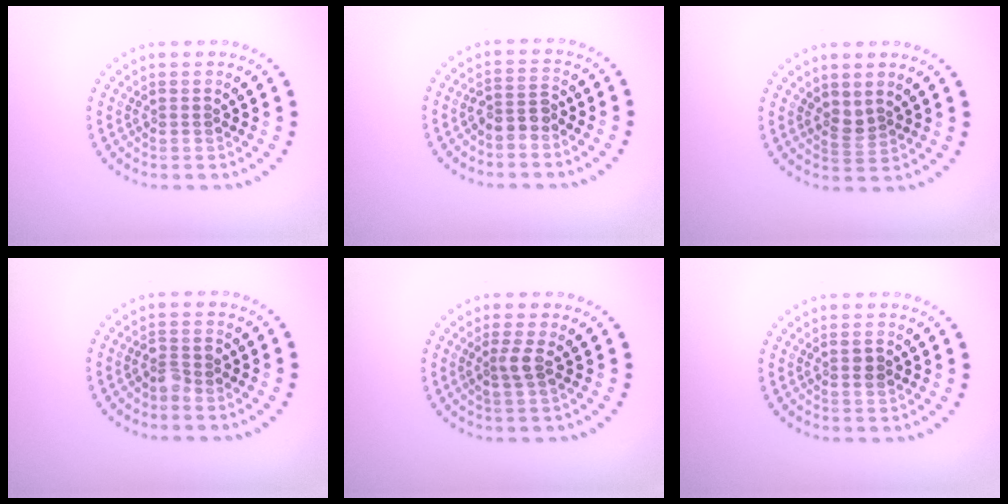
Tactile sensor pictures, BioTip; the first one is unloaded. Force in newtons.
{"total": 2.0, "press": 1.7, "slide": 1.0}
{"total": 1.3, "press": 1.1, "slide": 0.8}
{"total": 1.6, "press": 1.4, "slide": 0.8}
{"total": 1.6, "press": 1.2, "slide": 1.0}
{"total": 1.2, "press": 1.1, "slide": 0.3}